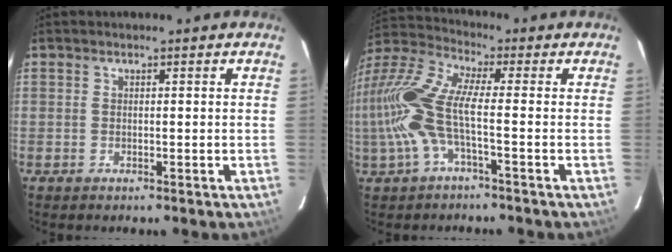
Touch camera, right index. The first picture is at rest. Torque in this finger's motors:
{"motor_torque": [1.22, -0.56, 1.05, 0.21]}